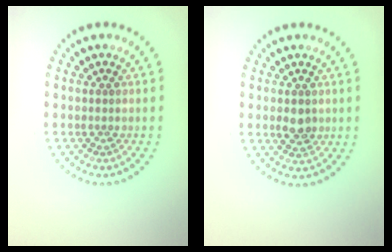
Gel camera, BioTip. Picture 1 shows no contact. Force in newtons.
{"total": 1.9, "press": 1.9, "slide": 0.2}